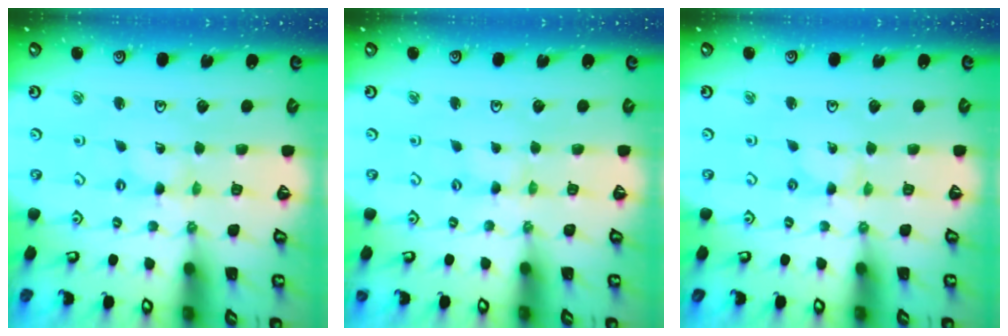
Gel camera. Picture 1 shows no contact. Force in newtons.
{"total": 0.5, "press": 0.5, "slide": 0.1}
{"total": 0.0}